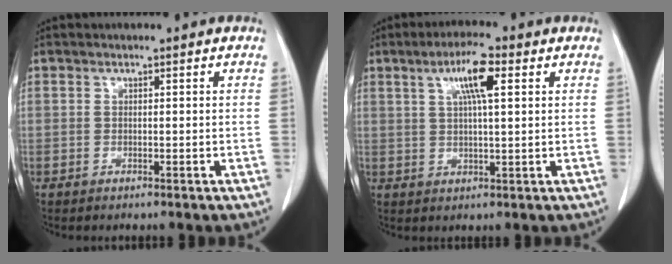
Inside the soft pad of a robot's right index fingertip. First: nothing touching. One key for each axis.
{"total": 6.7, "fx": 2.7, "fy": 0.8, "fz": 6.1, "tx": -0.112, "ty": 0.007, "tz": 0.046}